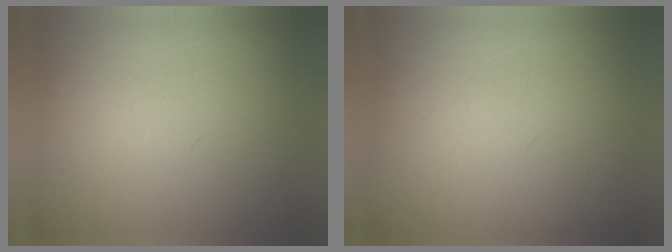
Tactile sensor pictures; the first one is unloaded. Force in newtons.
{"total": 3.5}